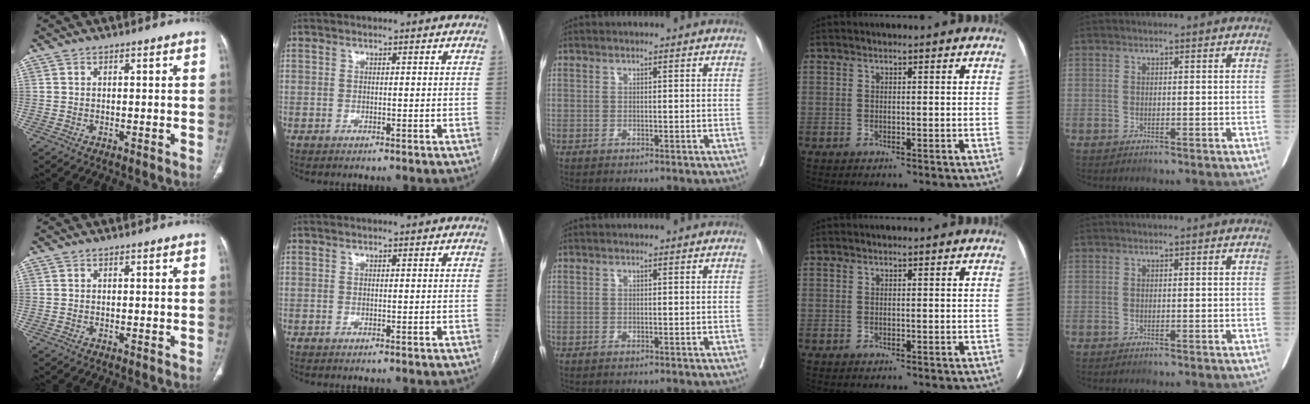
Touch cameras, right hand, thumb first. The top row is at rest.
{}